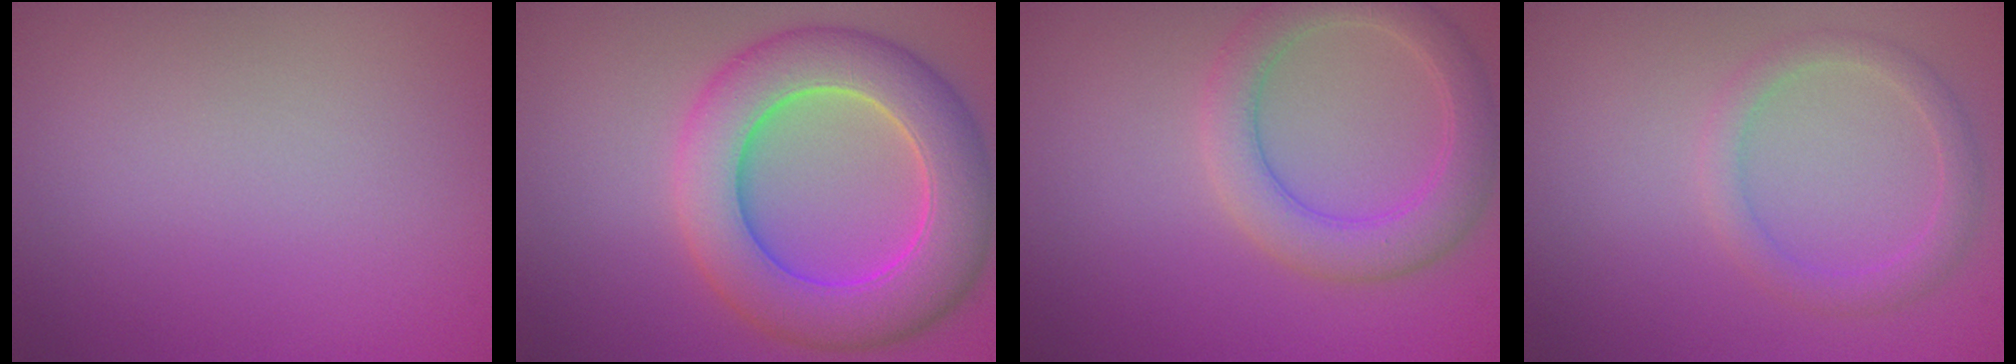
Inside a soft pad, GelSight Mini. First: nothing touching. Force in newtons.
{"total": 9.0, "press": 9.0, "slide": 0.4}
{"total": 4.5, "press": 4.5, "slide": 0.3}
{"total": 2.2, "press": 2.2, "slide": 0.1}